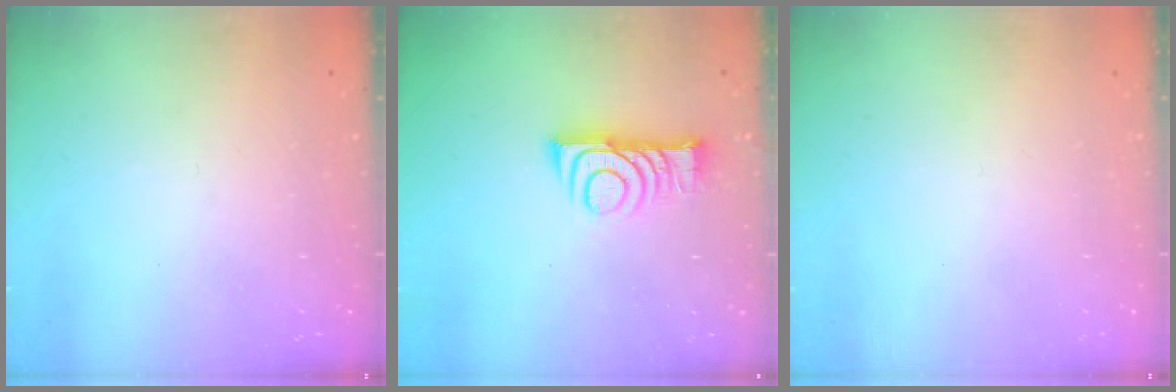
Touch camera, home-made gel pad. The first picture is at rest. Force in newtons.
{"total": 9.3, "press": 9.3, "slide": 0.7}
{"total": 1.5, "press": 1.5, "slide": 0.1}